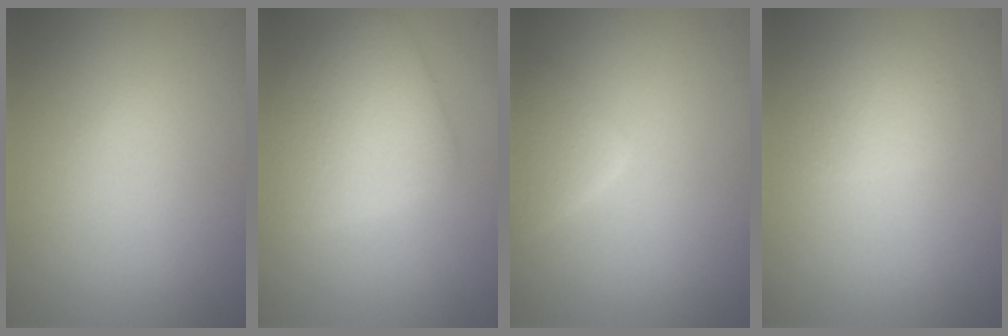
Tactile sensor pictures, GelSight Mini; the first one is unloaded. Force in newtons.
{"total": 4.5, "press": 4.5, "slide": 0.2}
{"total": 2.2, "press": 2.2, "slide": 0.1}
{"total": 1.6, "press": 1.6, "slide": 0.1}